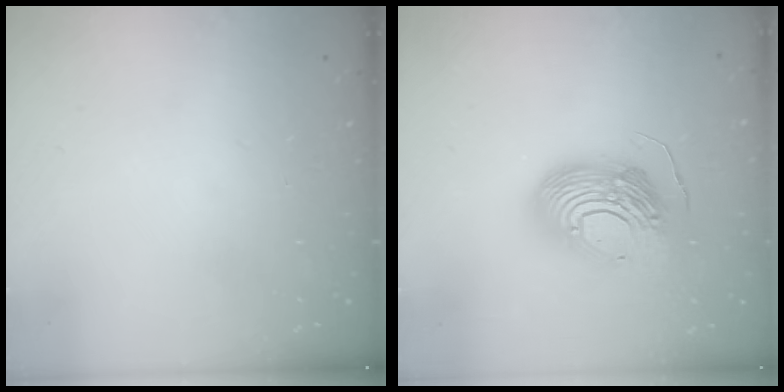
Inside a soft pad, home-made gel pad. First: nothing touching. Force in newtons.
{"total": 17.4, "press": 17.3, "slide": 1.6}